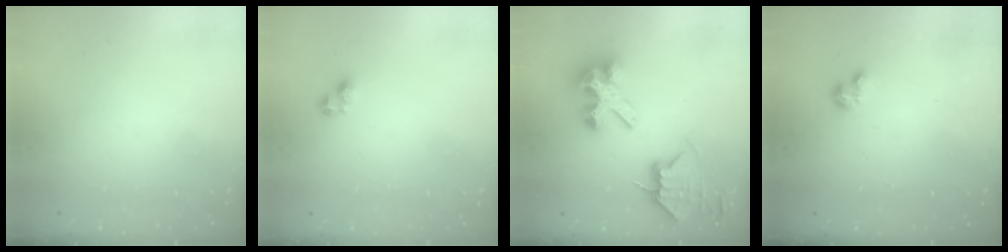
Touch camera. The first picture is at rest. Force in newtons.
{"total": 3.3, "press": 3.3, "slide": 0.4}
{"total": 9.9, "press": 9.9, "slide": 1.1}
{"total": 0.7, "press": 0.6, "slide": 0.2}